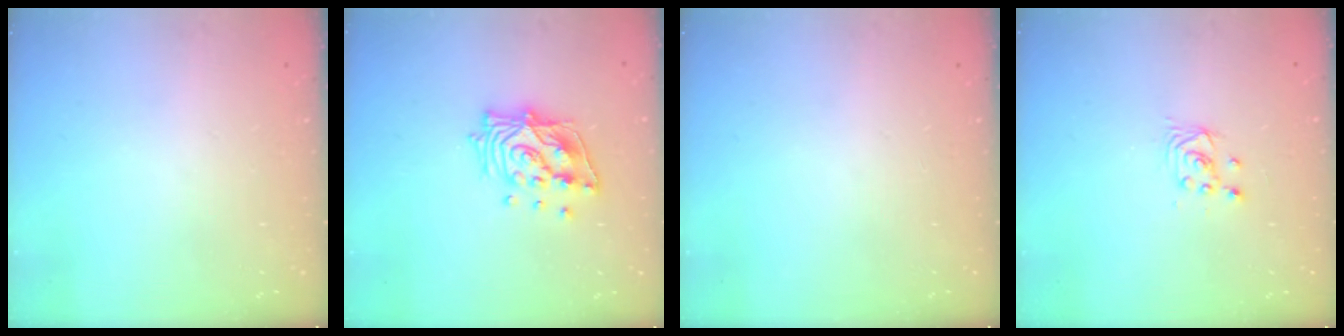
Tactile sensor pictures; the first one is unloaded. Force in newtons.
{"total": 14.9, "press": 14.8, "slide": 2.0}
{"total": 0.0}
{"total": 2.2, "press": 2.2, "slide": 0.3}